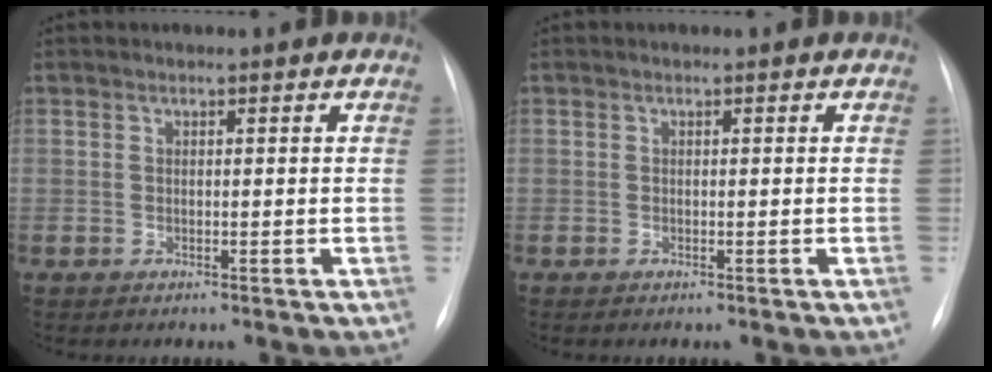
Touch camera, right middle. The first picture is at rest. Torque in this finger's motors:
{"motor_torque": [0.78, -1.25, -0.06, 0.00]}